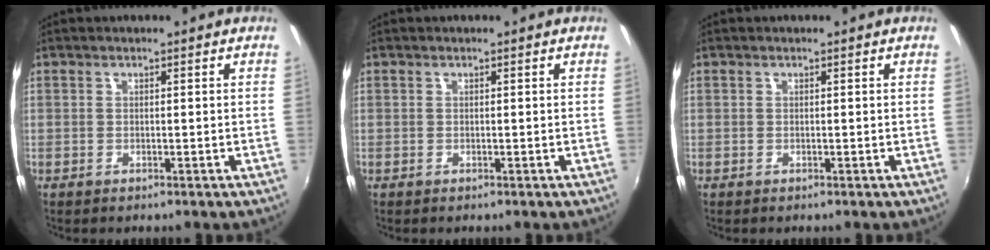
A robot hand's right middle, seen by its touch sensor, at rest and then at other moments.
{"total": 0.0}
{"total": 0.0}